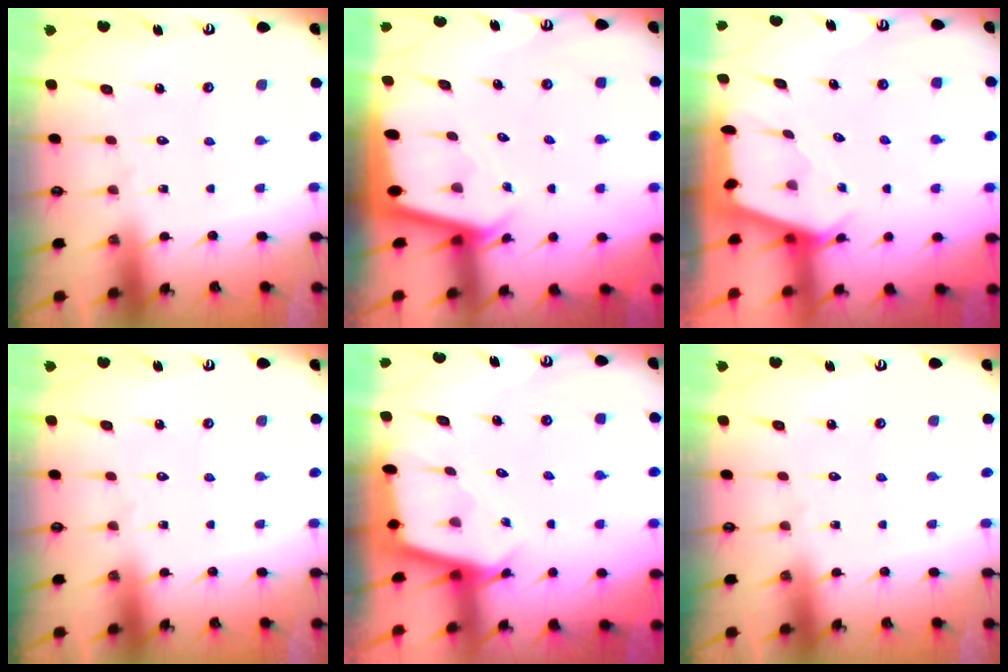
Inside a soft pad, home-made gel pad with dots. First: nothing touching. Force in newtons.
{"total": 2.0, "press": 2.0, "slide": 0.1}
{"total": 2.4, "press": 2.4, "slide": 0.3}
{"total": 0.0}
{"total": 2.3, "press": 2.3, "slide": 0.2}
{"total": 0.0}